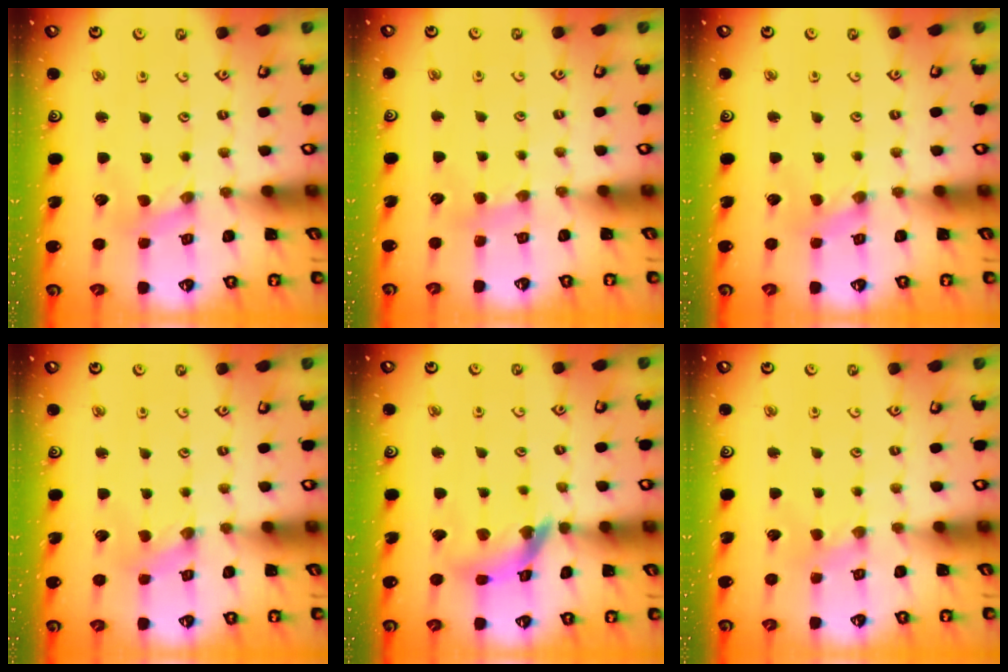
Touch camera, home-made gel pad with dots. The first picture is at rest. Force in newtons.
{"total": 3.5, "press": 3.4, "slide": 0.6}
{"total": 0.0}
{"total": 0.0}
{"total": 11.3, "press": 11.3, "slide": 1.4}
{"total": 1.3, "press": 1.3, "slide": 0.2}